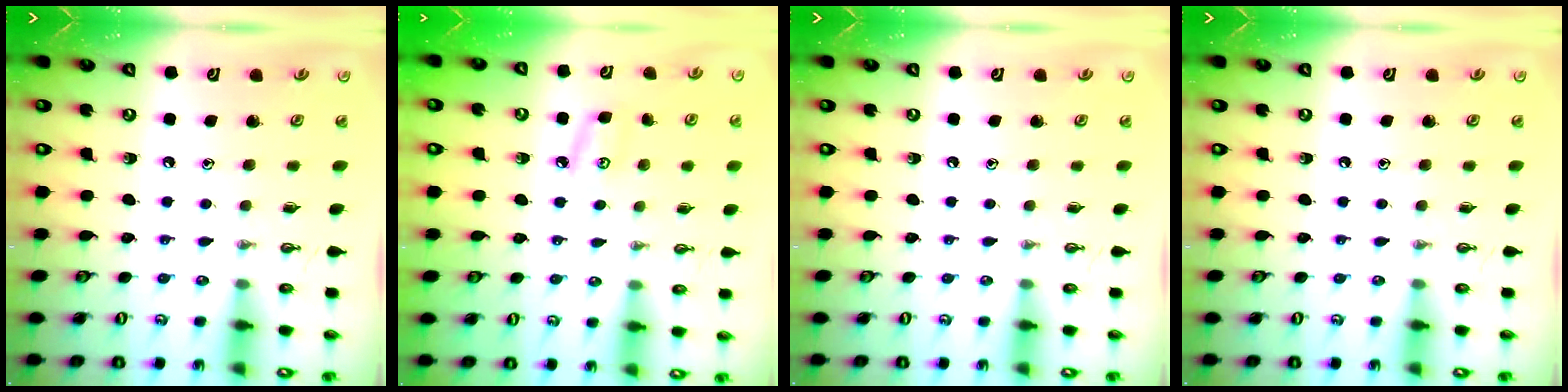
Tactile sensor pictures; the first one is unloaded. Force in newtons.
{"total": 6.1, "press": 6.0, "slide": 0.6}
{"total": 0.0}
{"total": 0.0}